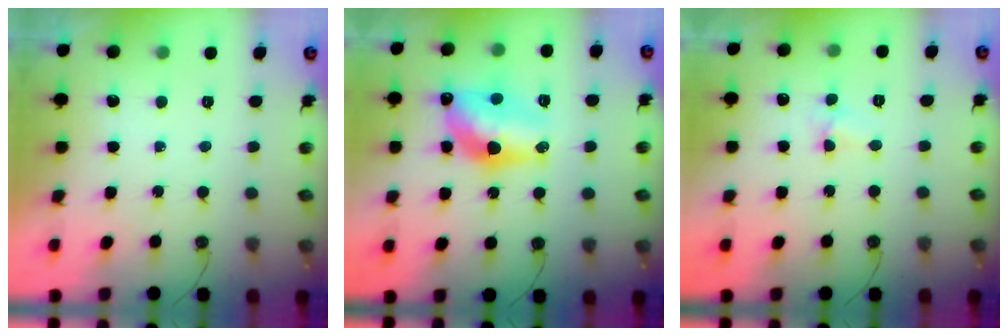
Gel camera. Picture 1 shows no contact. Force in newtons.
{"total": 12.8, "press": 12.8, "slide": 0.8}
{"total": 3.7, "press": 3.7, "slide": 0.5}